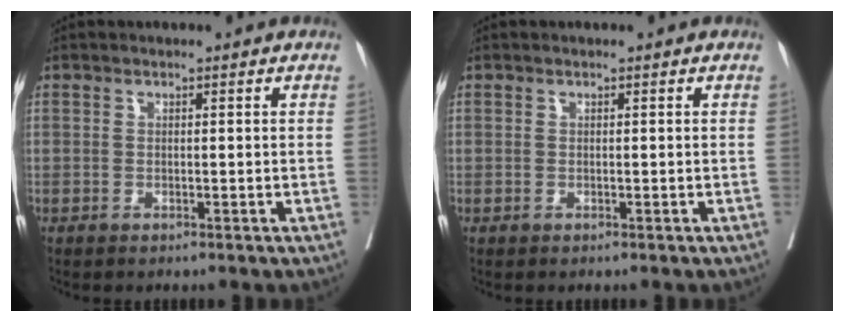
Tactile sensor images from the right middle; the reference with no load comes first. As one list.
[{"total": 0.0}]